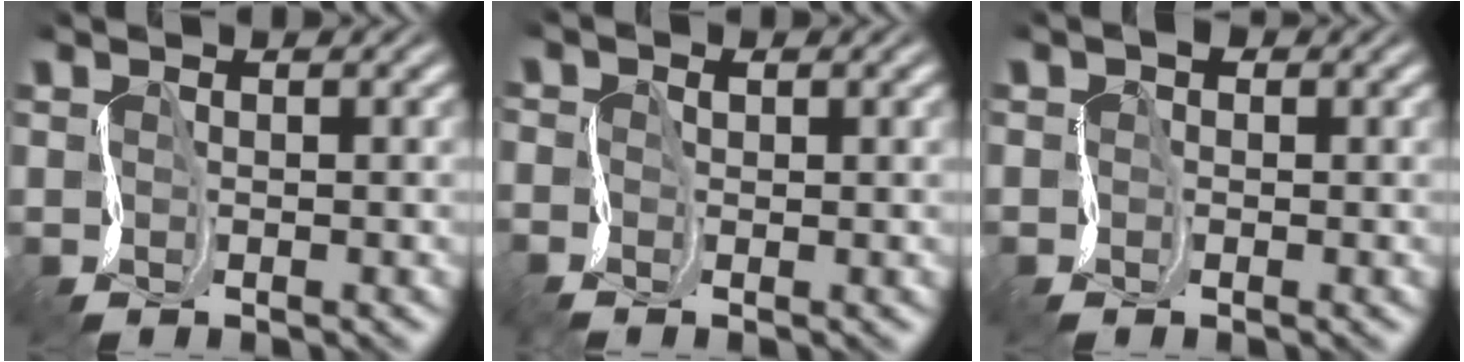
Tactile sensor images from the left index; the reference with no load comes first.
{"total": 0.9, "force": [-0.9, 0.0, 0.1], "torque": [-0.007, -0.002, -0.020]}
{"total": 0.7, "force": [-0.2, 0.7, 0.1], "torque": [0.004, 0.003, -0.007]}